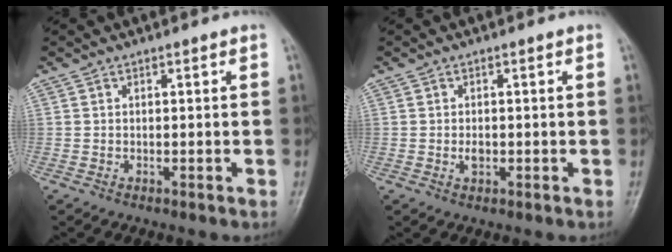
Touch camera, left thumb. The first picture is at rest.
{"total": 1.5, "force": [0.0, 0.9, 1.2], "torque": [-0.016, -0.001, 0.001]}